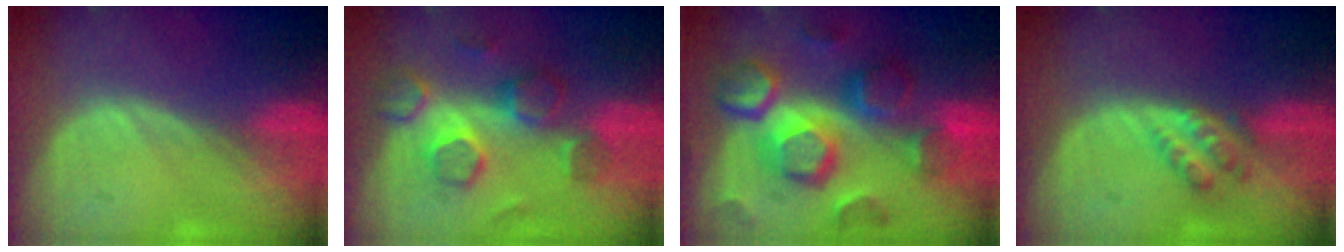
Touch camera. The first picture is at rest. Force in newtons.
{"total": 8.2, "press": 8.0, "slide": 1.8}
{"total": 12.4, "press": 12.4, "slide": 1.1}
{"total": 4.5, "press": 3.9, "slide": 2.2}